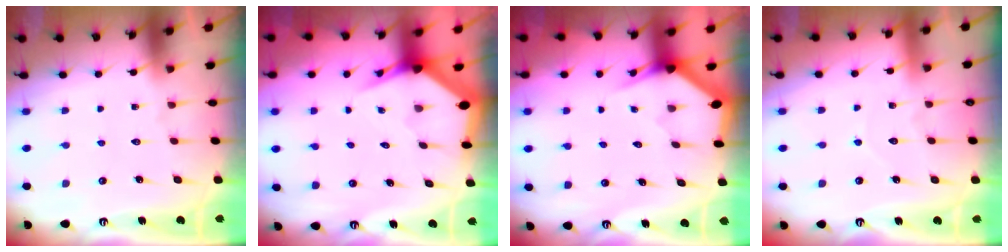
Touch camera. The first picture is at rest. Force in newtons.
{"total": 3.5, "press": 3.5, "slide": 0.4}
{"total": 2.9, "press": 2.9, "slide": 0.1}
{"total": 4.2, "press": 4.2, "slide": 0.3}